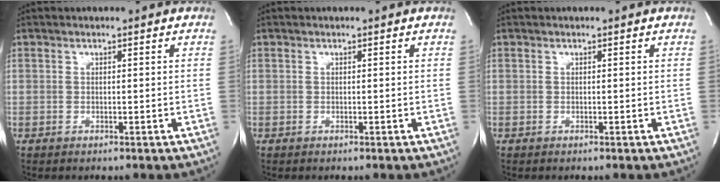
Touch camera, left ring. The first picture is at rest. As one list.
[{"total": 0.0}, {"total": 0.0}]